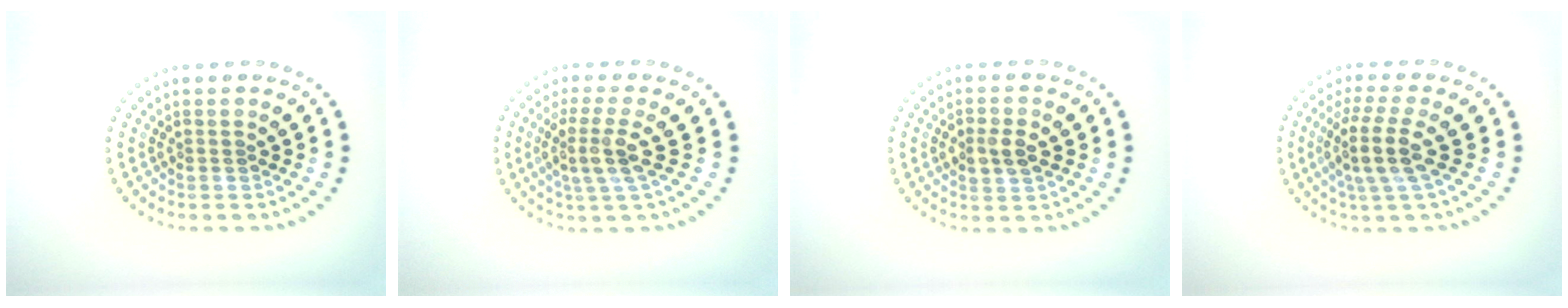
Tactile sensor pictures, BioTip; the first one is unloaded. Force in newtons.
{"total": 3.7, "press": 2.8, "slide": 2.4}
{"total": 2.4, "press": 2.4, "slide": 0.4}
{"total": 4.1, "press": 3.2, "slide": 2.5}